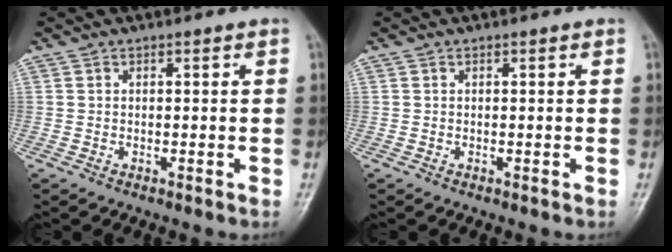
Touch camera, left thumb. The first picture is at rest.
{"total": 0.0}